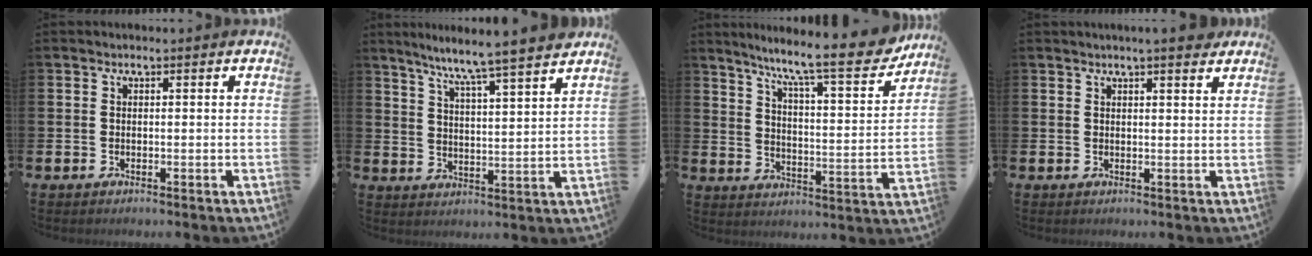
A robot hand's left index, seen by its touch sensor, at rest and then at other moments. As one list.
[{"total": 7.3, "force": [6.8, -1.0, 2.3], "torque": [-0.062, -0.053, 0.114]}, {"total": 11.3, "force": [9.3, 1.4, 6.2], "torque": [-0.127, -0.066, 0.147]}, {"total": 2.9, "force": [2.7, -0.1, 1.0], "torque": [-0.016, -0.013, 0.046]}]